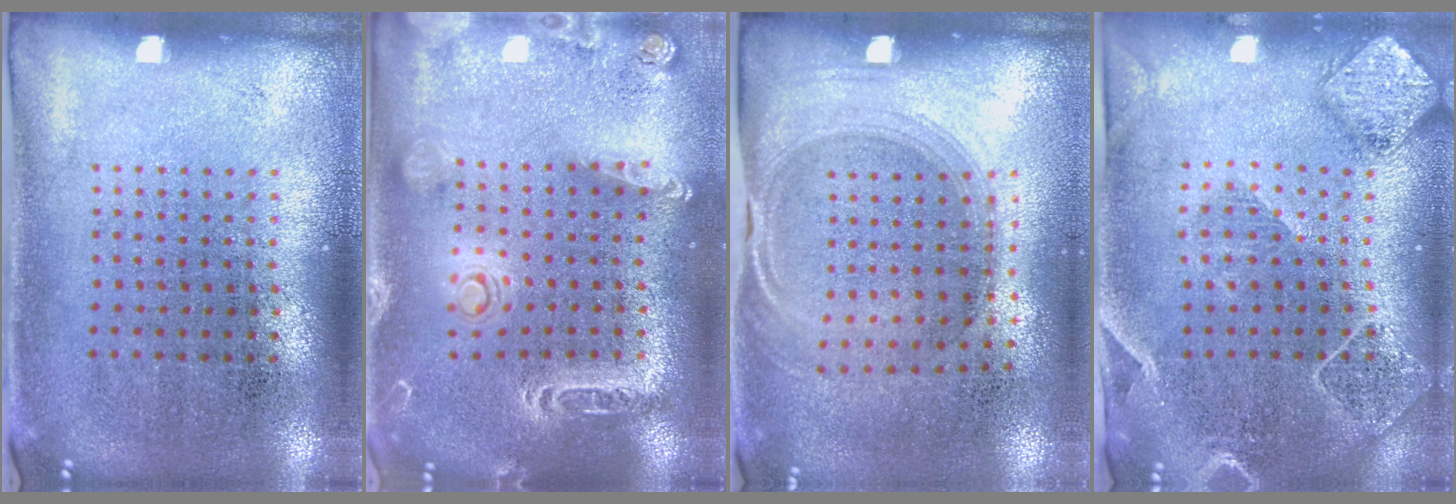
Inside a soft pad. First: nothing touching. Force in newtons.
{"total": 2.1, "press": 2.0, "slide": 0.7}
{"total": 1.5, "press": 1.3, "slide": 0.8}
{"total": 2.1, "press": 1.9, "slide": 0.7}